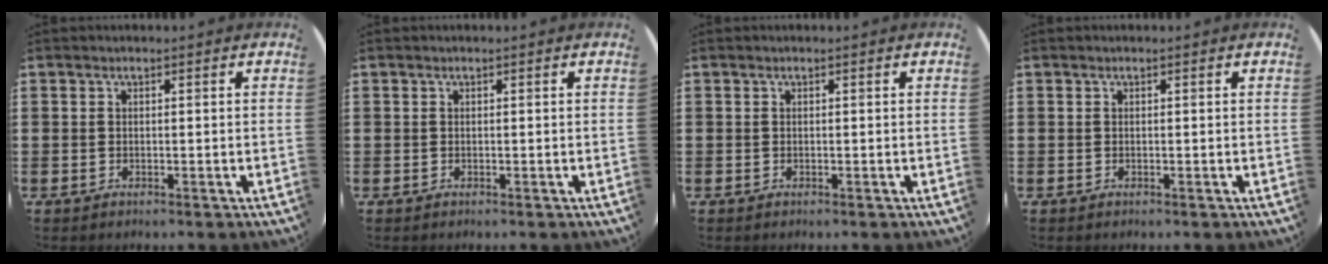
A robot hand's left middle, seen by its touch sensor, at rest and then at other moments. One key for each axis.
{"total": 0.0}
{"total": 0.0}
{"total": 0.0}